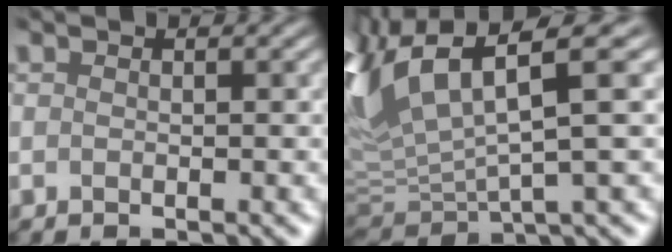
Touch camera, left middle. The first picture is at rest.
{"total": 9.2, "force": [5.6, 2.8, 6.8], "torque": [-0.163, 0.002, 0.105]}